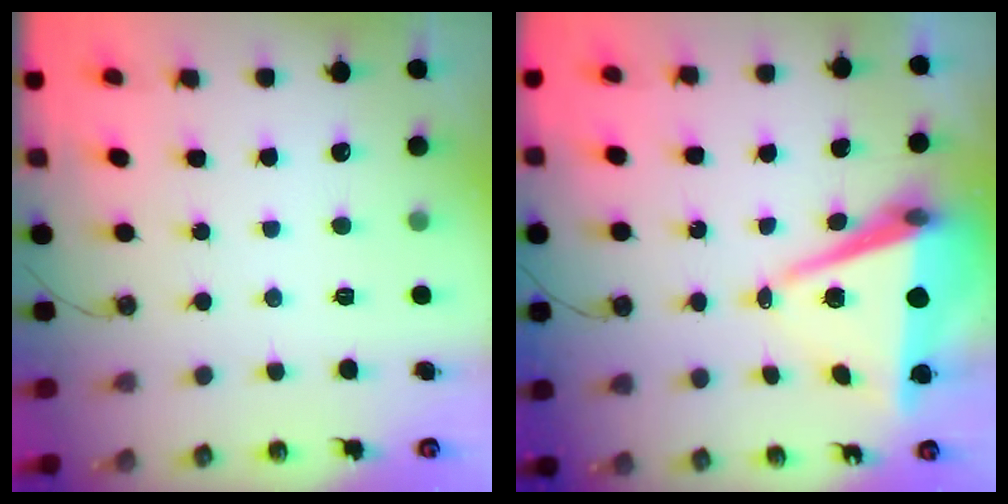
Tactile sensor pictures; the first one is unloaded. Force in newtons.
{"total": 9.8, "press": 8.8, "slide": 4.2}